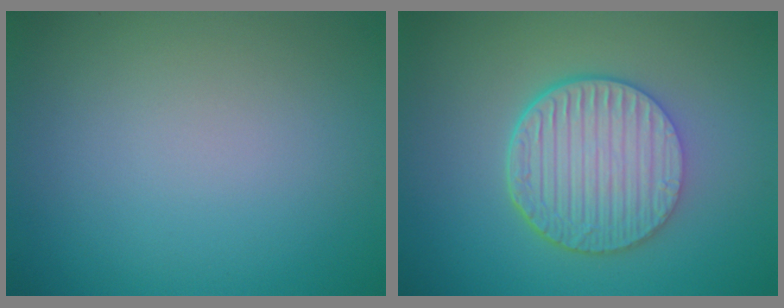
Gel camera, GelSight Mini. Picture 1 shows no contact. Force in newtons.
{"total": 6.5, "press": 4.8, "slide": 4.5}